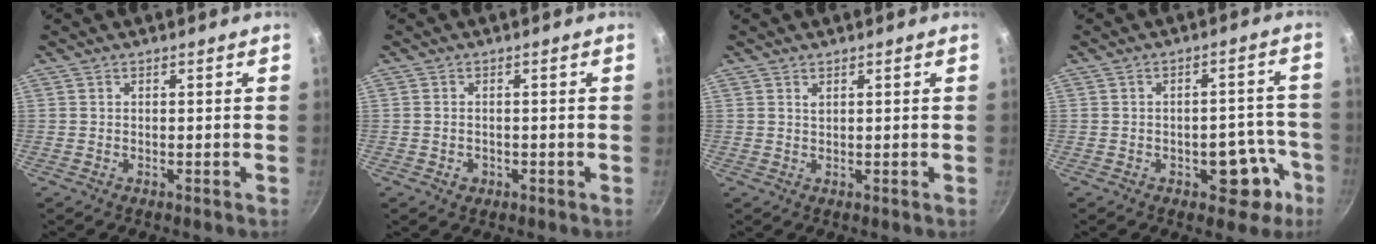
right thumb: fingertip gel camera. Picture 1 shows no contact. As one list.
[{"total": 1.7, "force": [-0.6, 1.4, 0.8], "torque": [-0.013, 0.002, -0.005]}, {"total": 0.9, "force": [0.6, 0.4, 0.6], "torque": [-0.010, -0.001, 0.012]}, {"total": 8.7, "force": [-3.9, 5.1, 5.8], "torque": [-0.018, 0.038, -0.043]}]